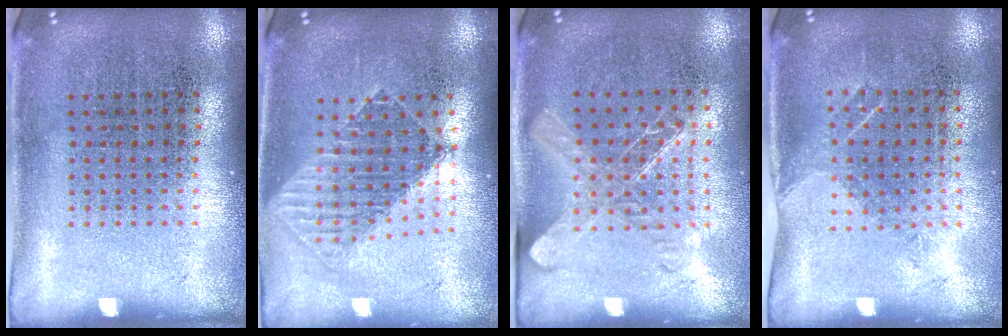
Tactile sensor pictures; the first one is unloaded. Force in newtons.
{"total": 1.7, "press": 1.4, "slide": 0.9}
{"total": 1.4, "press": 1.2, "slide": 0.7}
{"total": 1.2, "press": 0.9, "slide": 0.7}